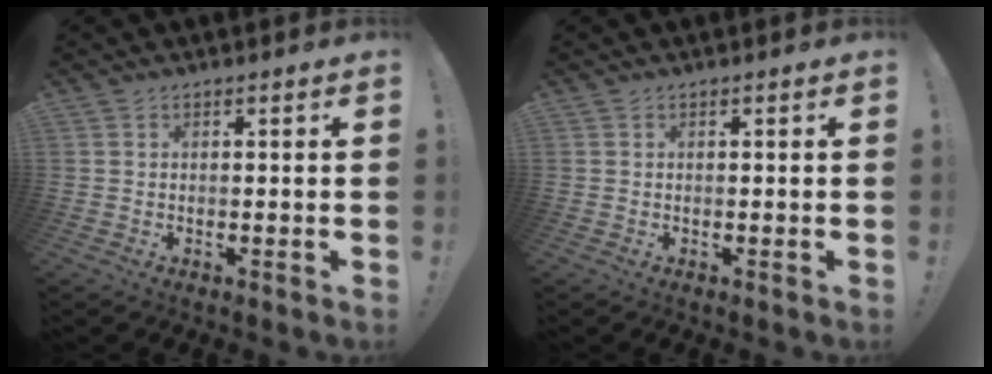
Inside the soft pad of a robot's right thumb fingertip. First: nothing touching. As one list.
[{"total": 0.0}]